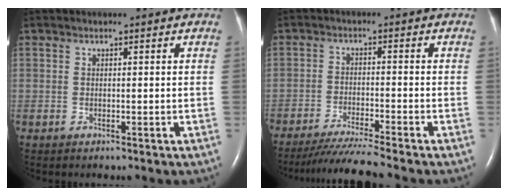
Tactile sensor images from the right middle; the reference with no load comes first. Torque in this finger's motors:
{"motor_torque": [0.79, -0.79, 0.16, 0.12]}